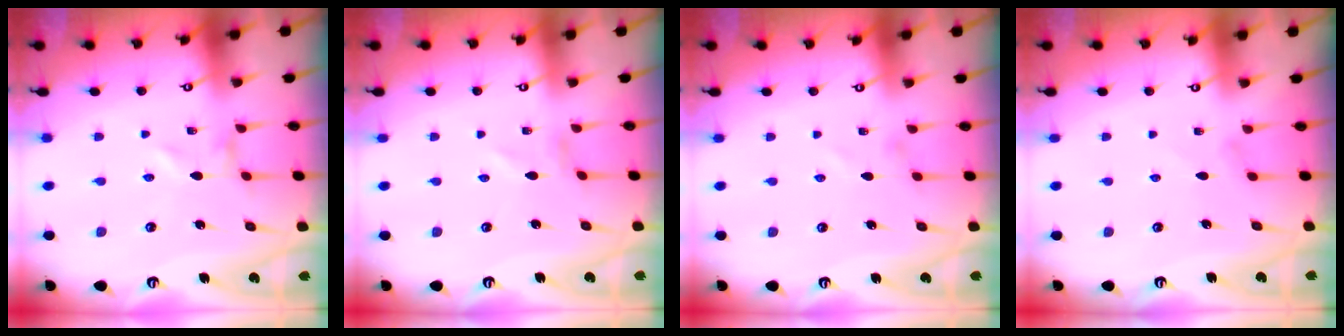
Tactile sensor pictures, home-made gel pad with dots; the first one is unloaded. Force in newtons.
{"total": 0.0}
{"total": 0.6, "press": 0.6, "slide": 0.1}
{"total": 0.9, "press": 0.9, "slide": 0.3}